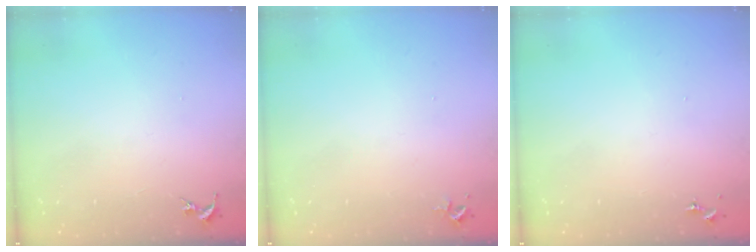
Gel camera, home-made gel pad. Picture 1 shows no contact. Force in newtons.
{"total": 2.4, "press": 2.4, "slide": 0.3}
{"total": 0.0}